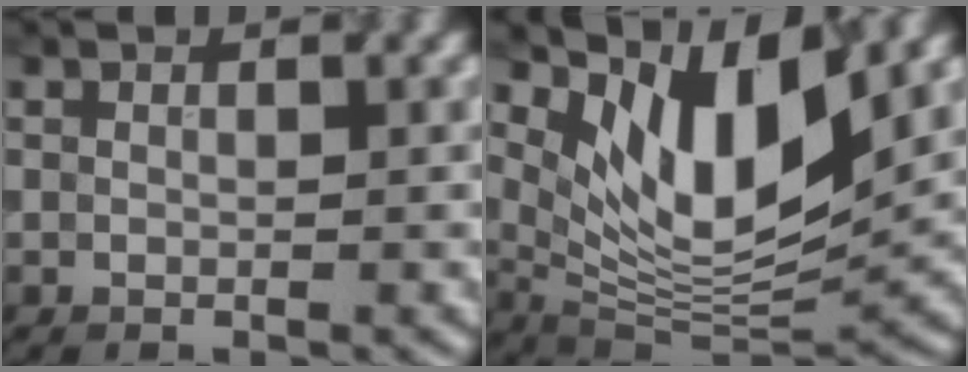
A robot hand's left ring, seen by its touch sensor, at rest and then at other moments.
{"total": 9.7, "force": [5.0, 3.6, 7.5], "torque": [-0.123, -0.017, 0.095]}